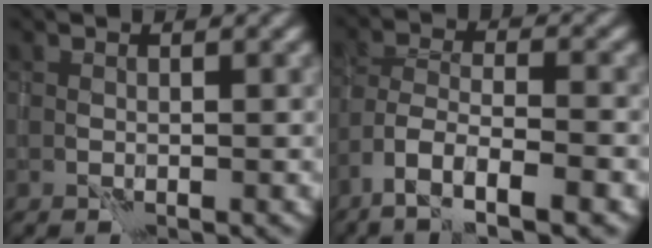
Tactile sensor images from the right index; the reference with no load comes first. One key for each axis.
{"total": 7.0, "fx": -4.5, "fy": 1.8, "fz": 5.0, "tx": -0.088, "ty": 0.000, "tz": -0.082}